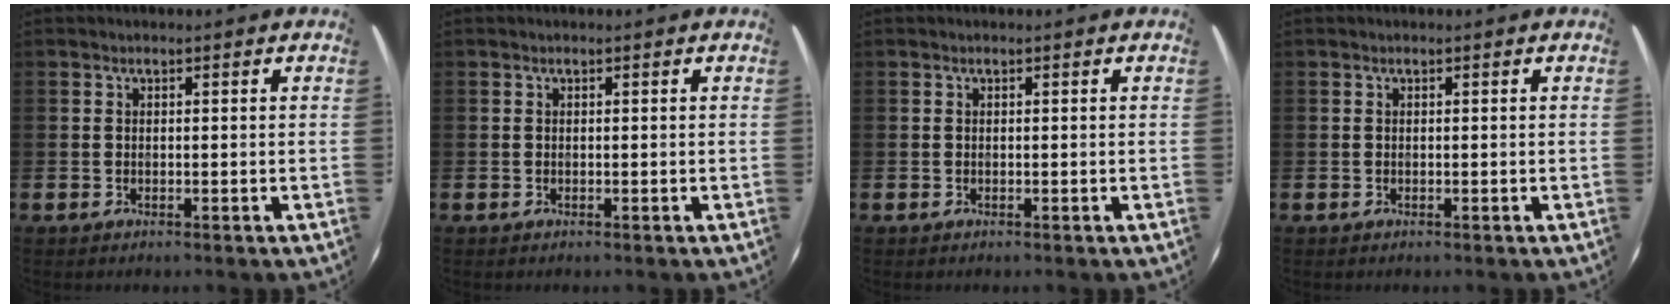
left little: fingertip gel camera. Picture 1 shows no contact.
{"total": 0.0}
{"total": 0.0}
{"total": 0.0}